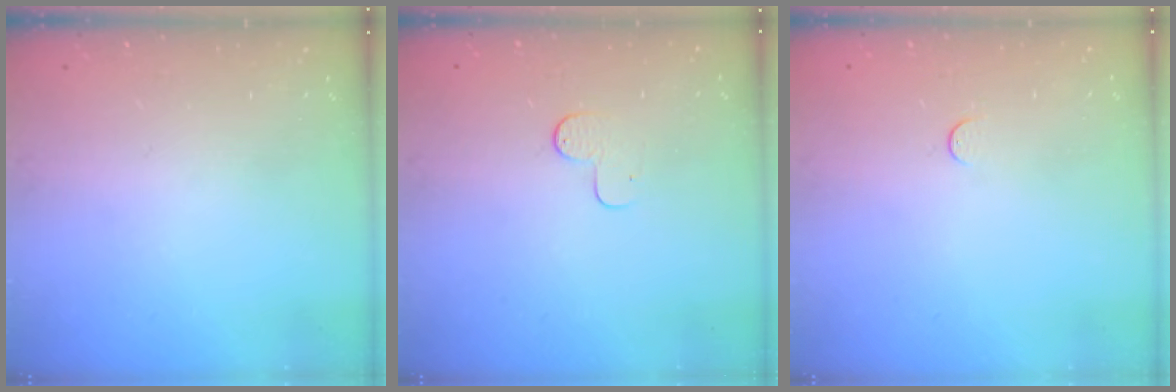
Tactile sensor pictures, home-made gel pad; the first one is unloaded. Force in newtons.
{"total": 5.6, "press": 5.6, "slide": 0.5}
{"total": 3.0, "press": 3.0, "slide": 0.3}